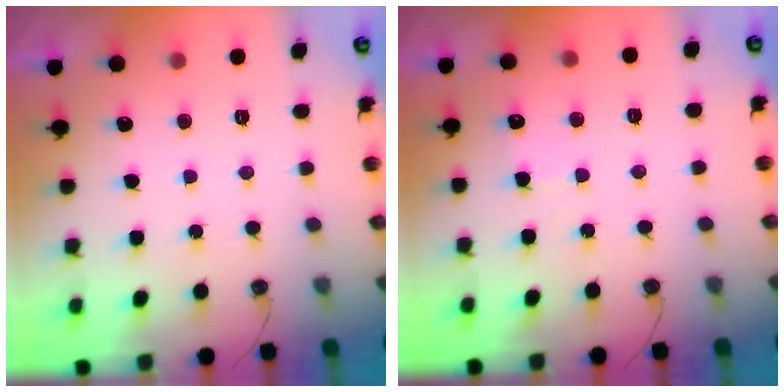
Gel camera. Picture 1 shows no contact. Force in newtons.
{"total": 5.0, "press": 4.9, "slide": 0.9}